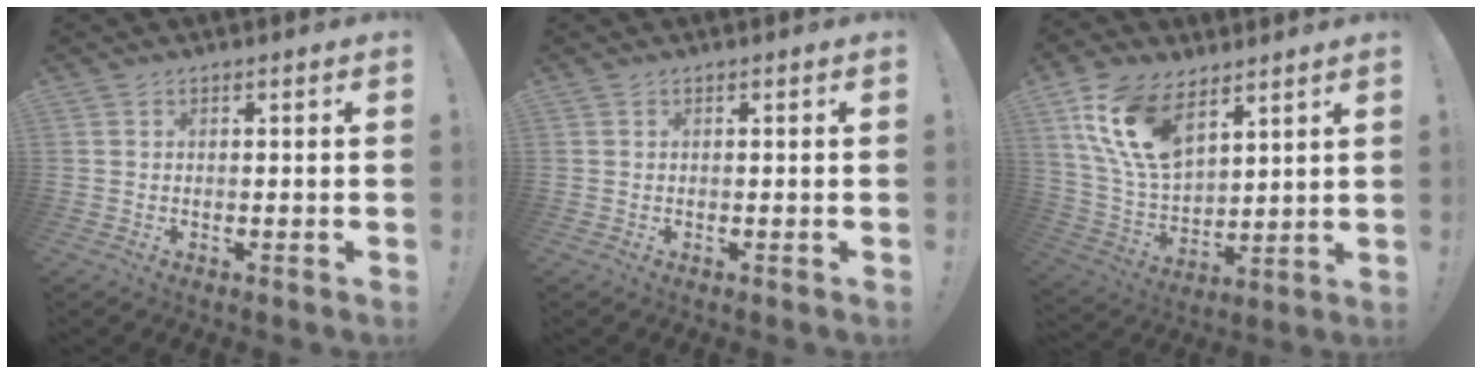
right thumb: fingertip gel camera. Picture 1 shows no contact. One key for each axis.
{"total": 0.0}
{"total": 17.6, "fx": 9.6, "fy": 10.3, "fz": 10.6, "tx": -0.231, "ty": -0.044, "tz": 0.182}